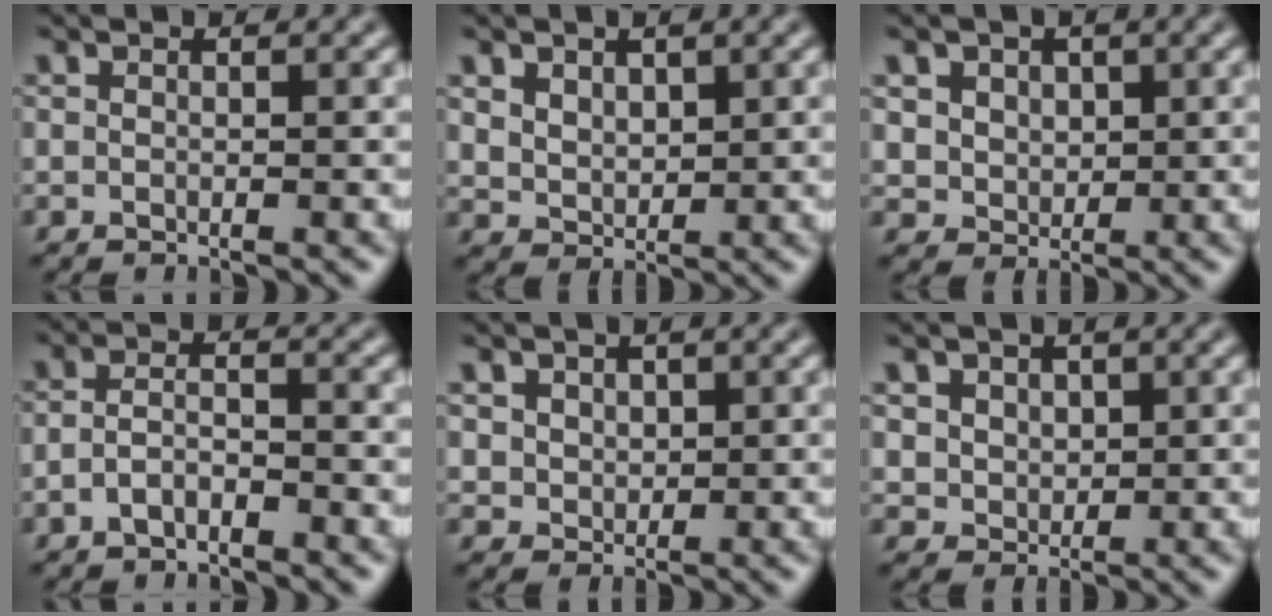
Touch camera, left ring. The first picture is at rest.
{"total": 2.7, "force": [1.2, 1.8, 1.6], "torque": [-0.033, -0.006, 0.027]}
{"total": 3.9, "force": [1.6, 3.2, 1.6], "torque": [-0.039, 0.000, 0.032]}
{"total": 2.4, "force": [-1.4, 1.0, 1.8], "torque": [-0.037, 0.006, -0.033]}
{"total": 2.8, "force": [1.2, 2.2, 1.2], "torque": [-0.033, 0.002, 0.028]}
{"total": 3.4, "force": [1.4, 2.8, 1.4], "torque": [-0.037, 0.000, 0.028]}